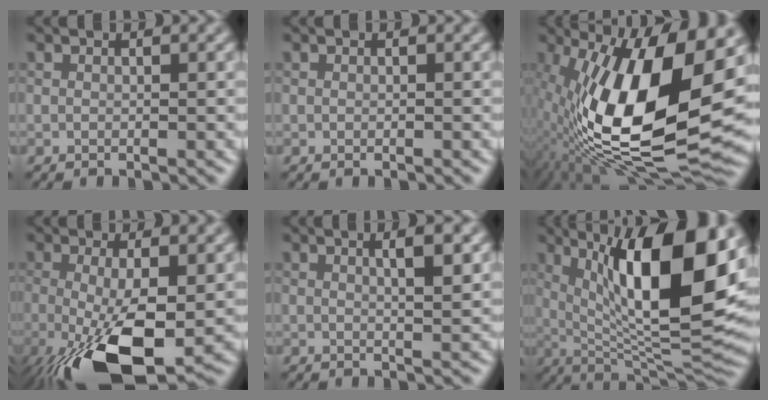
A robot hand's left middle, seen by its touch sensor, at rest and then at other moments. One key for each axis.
{"total": 0.0}
{"total": 16.2, "fx": -0.6, "fy": 6.3, "fz": 14.9, "tx": -0.261, "ty": 0.012, "tz": -0.009}
{"total": 10.2, "fx": -3.8, "fy": 2.9, "fz": 9.0, "tx": -0.177, "ty": -0.021, "tz": -0.046}
{"total": 2.4, "fx": 0.7, "fy": 0.5, "fz": 2.2, "tx": -0.019, "ty": 0.008, "tz": 0.014}
{"total": 14.4, "fx": 3.9, "fy": 5.0, "fz": 12.9, "tx": -0.202, "ty": -0.004, "tz": 0.078}